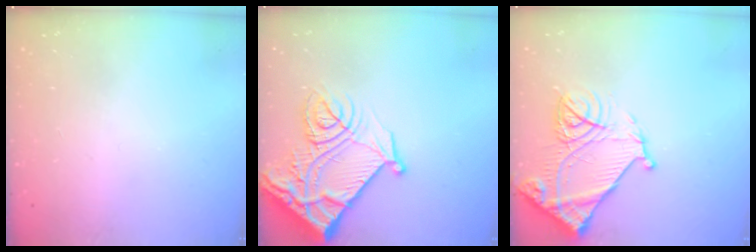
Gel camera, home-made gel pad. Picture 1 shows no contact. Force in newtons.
{"total": 22.5, "press": 22.3, "slide": 2.7}
{"total": 16.4, "press": 16.3, "slide": 1.6}